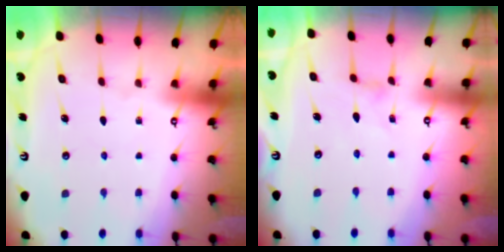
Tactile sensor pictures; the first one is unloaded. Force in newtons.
{"total": 0.0}